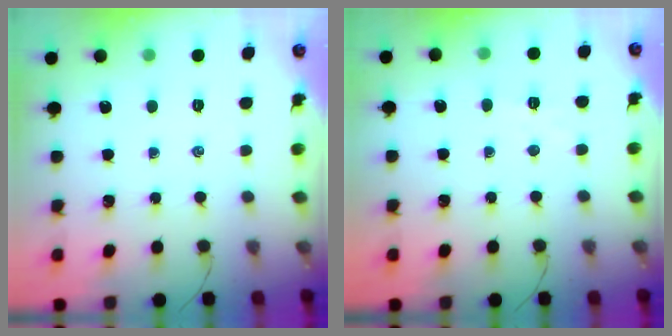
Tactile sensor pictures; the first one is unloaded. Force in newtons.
{"total": 2.6, "press": 2.4, "slide": 0.8}